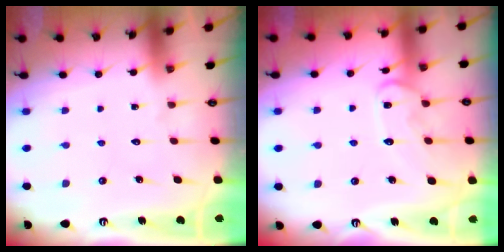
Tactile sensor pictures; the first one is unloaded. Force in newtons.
{"total": 11.1, "press": 11.0, "slide": 0.9}